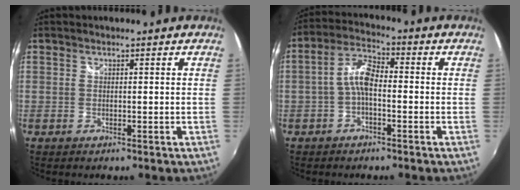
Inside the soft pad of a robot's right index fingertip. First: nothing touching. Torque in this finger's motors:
{"motor_torque": [1.03, -0.27, 0.51, 0.14]}